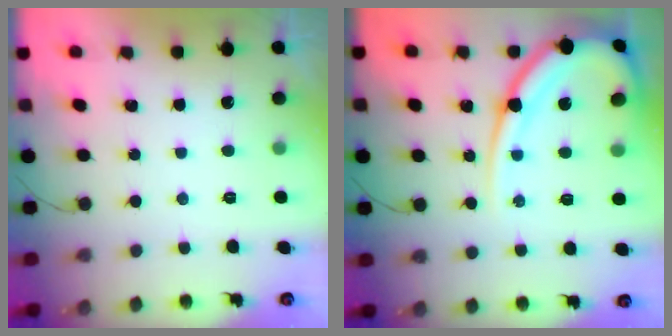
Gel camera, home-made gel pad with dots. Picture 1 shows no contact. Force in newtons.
{"total": 15.8, "press": 15.7, "slide": 1.6}